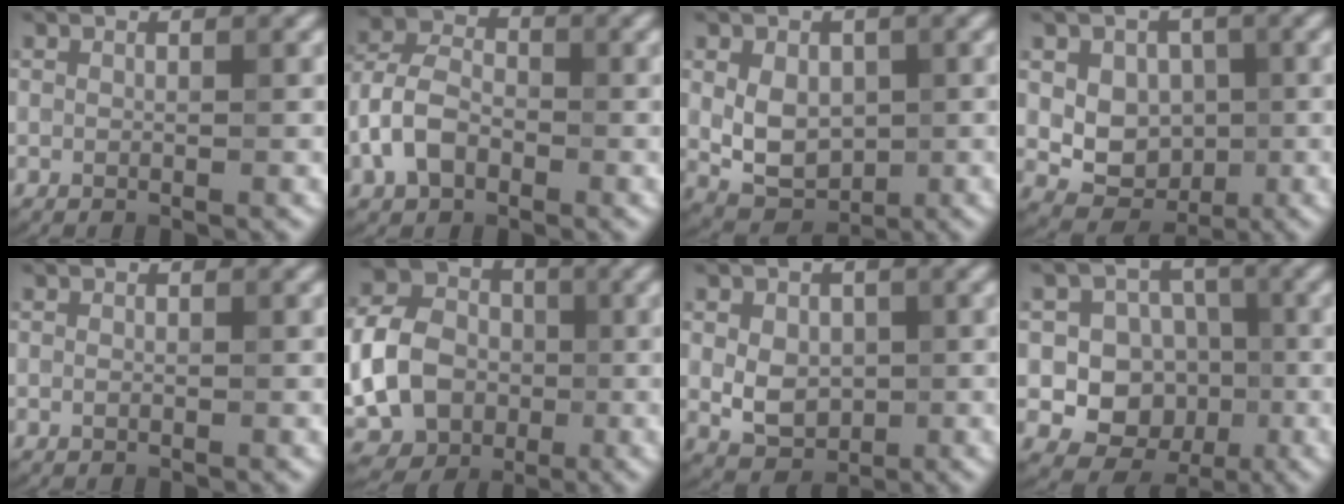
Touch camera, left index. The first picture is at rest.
{"total": 4.5, "force": [-2.0, 2.9, 2.9], "torque": [-0.065, 0.011, -0.045]}
{"total": 4.6, "force": [0.1, 3.2, 3.3], "torque": [-0.060, -0.002, 0.006]}
{"total": 5.4, "force": [0.6, 4.3, 3.1], "torque": [-0.045, 0.004, 0.003]}
{"total": 0.0}
{"total": 12.7, "force": [-1.5, 10.3, 7.3], "torque": [-0.162, 0.005, -0.042]}
{"total": 4.3, "force": [0.0, 3.1, 2.9], "torque": [-0.043, 0.005, -0.001]}
{"total": 8.9, "force": [-0.5, 8.3, 3.1], "torque": [-0.062, 0.030, -0.028]}